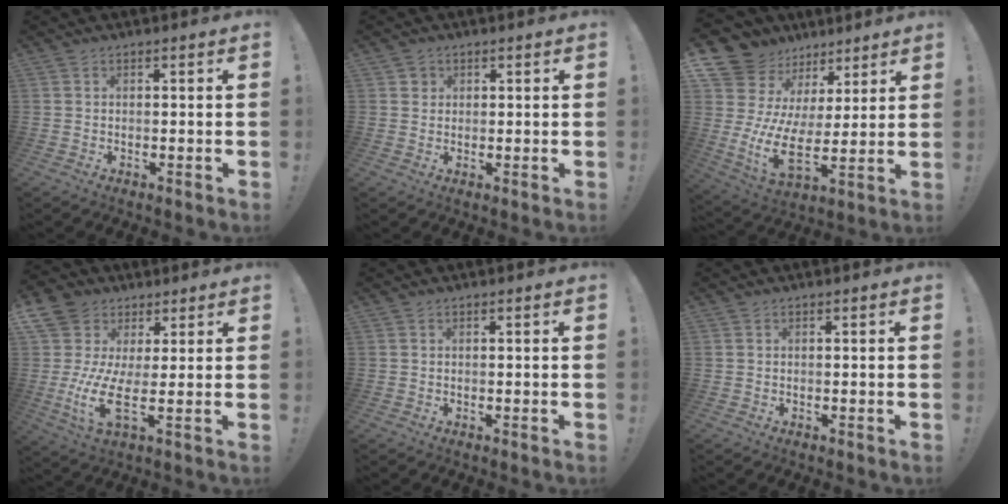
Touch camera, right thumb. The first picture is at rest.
{"total": 2.1, "force": [0.9, 1.9, 0.3], "torque": [0.005, -0.004, 0.014]}
{"total": 13.0, "force": [3.8, 9.4, 8.1], "torque": [-0.181, -0.053, 0.070]}
{"total": 12.3, "force": [2.1, 6.8, 10.1], "torque": [-0.220, -0.042, 0.035]}
{"total": 0.0}
{"total": 0.0}